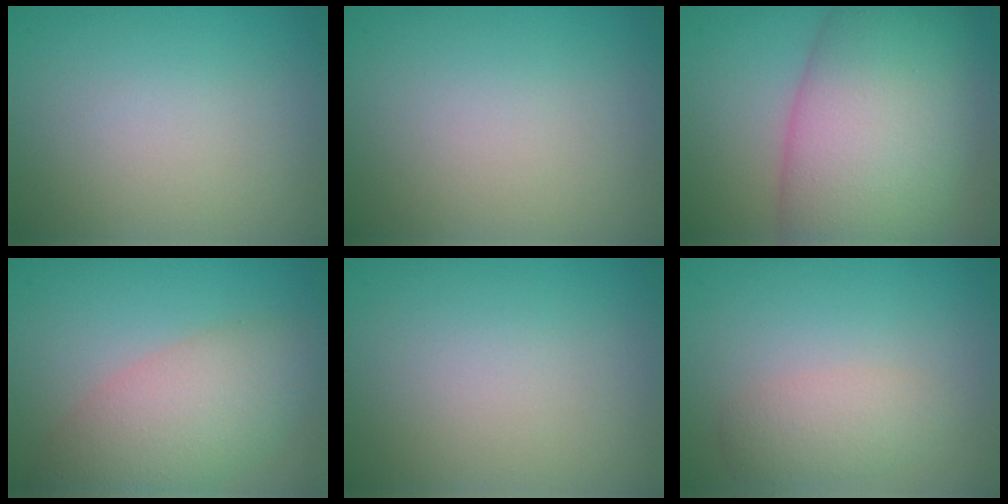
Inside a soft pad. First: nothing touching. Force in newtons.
{"total": 0.0}
{"total": 13.5, "press": 13.5, "slide": 0.2}
{"total": 6.3, "press": 6.2, "slide": 0.8}
{"total": 0.0}
{"total": 2.3, "press": 2.3, "slide": 0.1}